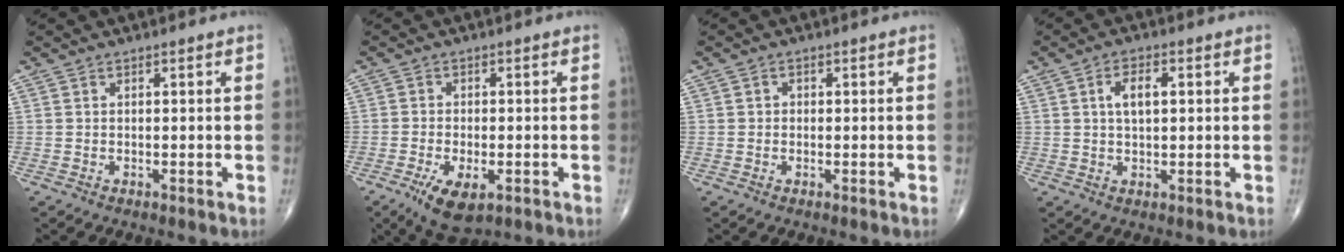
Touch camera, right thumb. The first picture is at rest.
{"total": 7.7, "force": [-3.4, 3.5, 5.9], "torque": [-0.103, -0.004, -0.052]}
{"total": 1.0, "force": [0.0, 0.9, 0.3], "torque": [0.001, 0.003, -0.004]}
{"total": 5.0, "force": [1.2, 2.3, 4.2], "torque": [-0.076, 0.004, 0.020]}